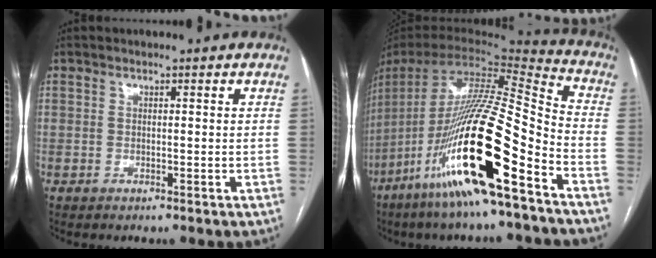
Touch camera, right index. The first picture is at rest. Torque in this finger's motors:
{"motor_torque": [1.98, -0.16, 0.54, 0.16]}